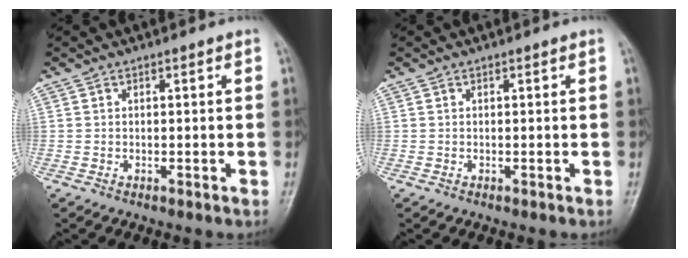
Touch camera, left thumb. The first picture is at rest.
{"total": 0.0}